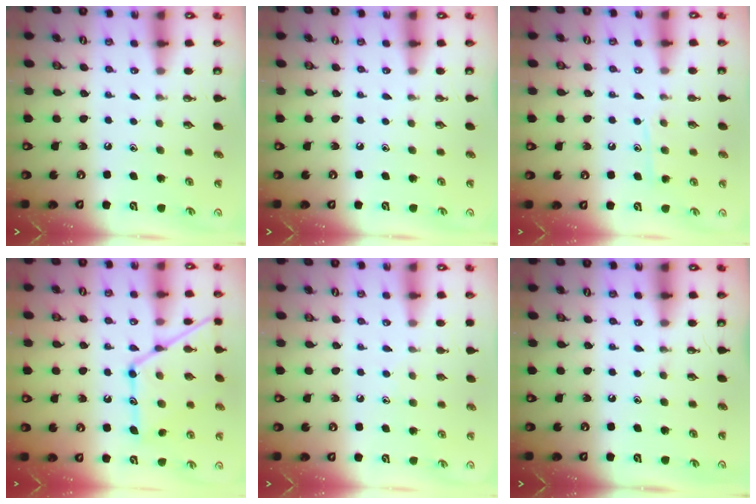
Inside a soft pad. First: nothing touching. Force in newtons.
{"total": 0.0}
{"total": 7.4, "press": 7.3, "slide": 0.6}
{"total": 16.5, "press": 16.4, "slide": 1.4}
{"total": 5.6, "press": 5.6, "slide": 0.7}
{"total": 0.0}